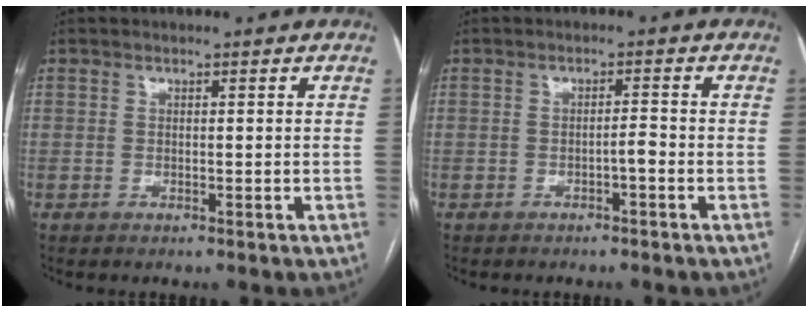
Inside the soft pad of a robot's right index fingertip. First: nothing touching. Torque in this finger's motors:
{"motor_torque": [0.18, 0.01, 0.05, 0.02]}